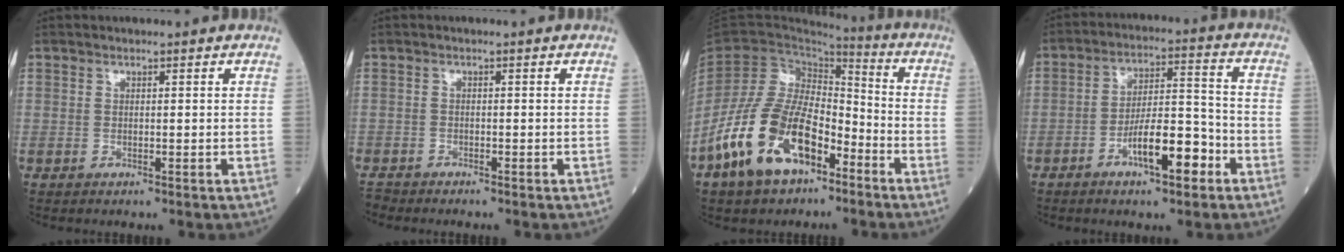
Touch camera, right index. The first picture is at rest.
{"total": 1.3, "force": [-1.2, 0.0, -0.3], "torque": [0.005, -0.007, -0.028]}
{"total": 14.8, "force": [-7.7, 7.2, 10.3], "torque": [-0.218, 0.006, -0.146]}
{"total": 9.5, "force": [-4.7, 2.4, 7.9], "torque": [-0.138, 0.016, -0.079]}